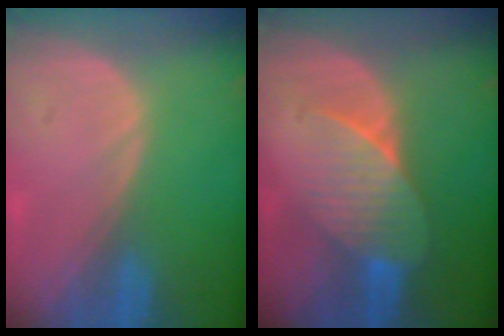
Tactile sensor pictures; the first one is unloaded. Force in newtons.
{"total": 7.2, "press": 6.8, "slide": 2.4}